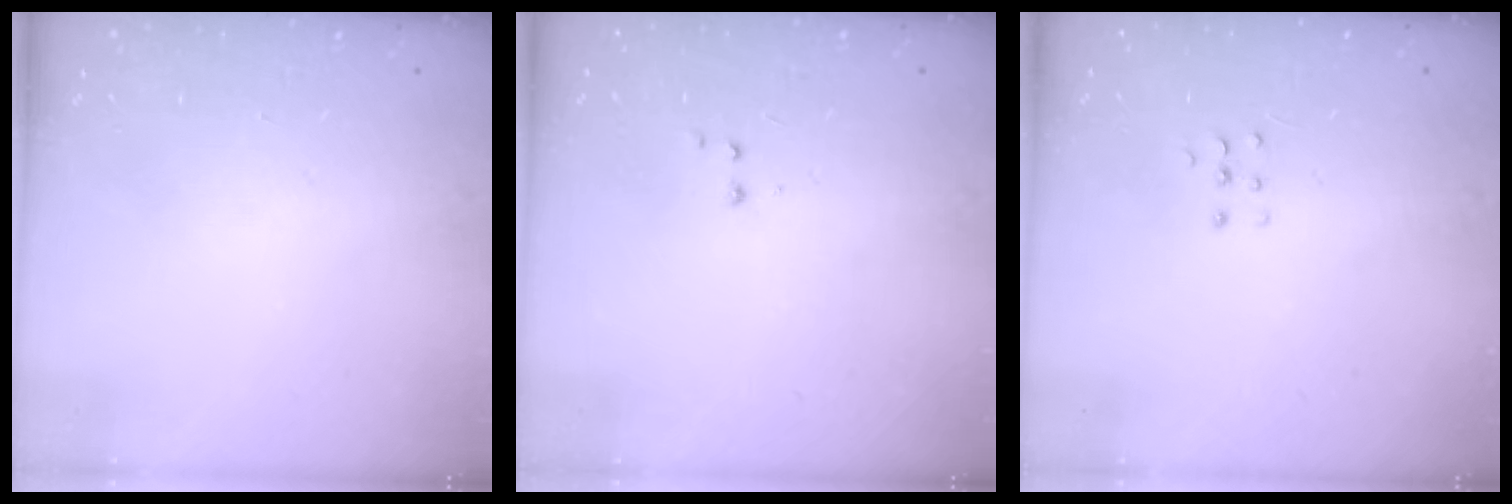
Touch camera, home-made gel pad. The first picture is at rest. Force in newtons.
{"total": 2.6, "press": 2.5, "slide": 0.6}
{"total": 3.8, "press": 3.8, "slide": 0.4}